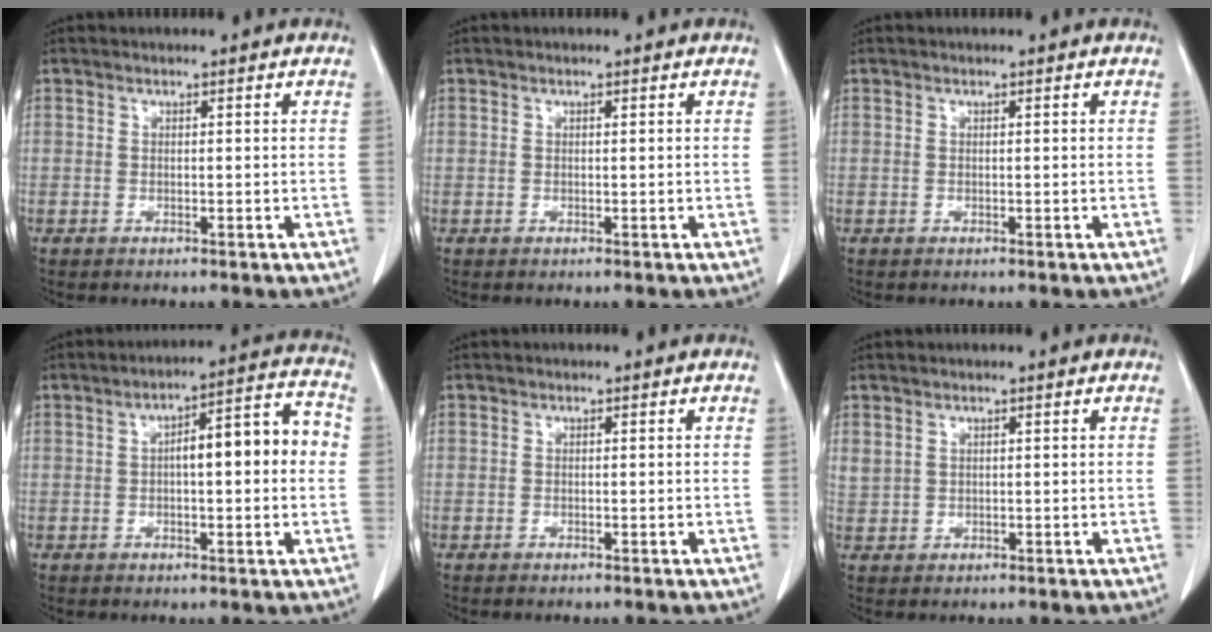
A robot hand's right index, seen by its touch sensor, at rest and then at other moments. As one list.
[{"total": 0.0}, {"total": 0.0}, {"total": 10.3, "force": [0.5, 2.3, 10.0], "torque": [-0.140, 0.037, 0.007]}, {"total": 0.0}, {"total": 1.9, "force": [1.2, 1.4, 0.5], "torque": [-0.007, 0.012, 0.030]}]